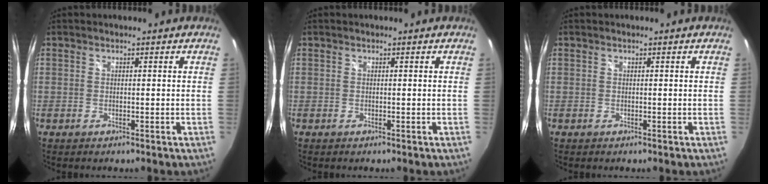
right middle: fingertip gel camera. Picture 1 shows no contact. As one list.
[{"total": 0.0}, {"total": 0.0}]